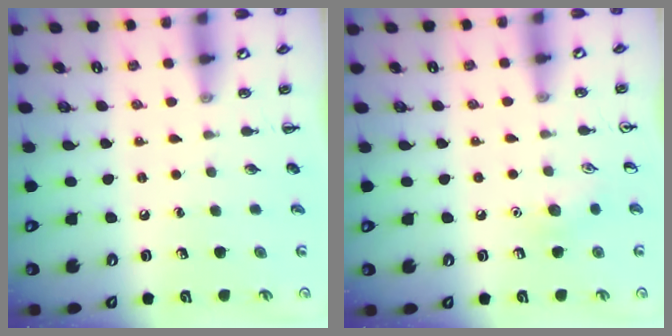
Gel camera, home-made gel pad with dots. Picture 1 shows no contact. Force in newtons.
{"total": 7.3, "press": 7.1, "slide": 1.8}